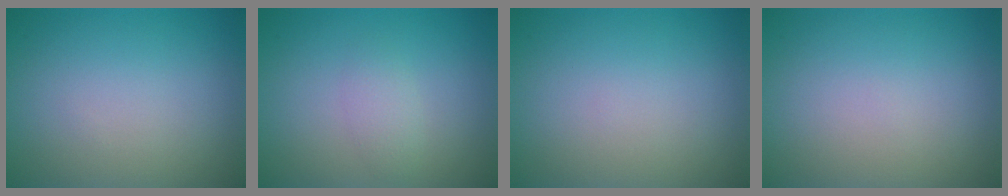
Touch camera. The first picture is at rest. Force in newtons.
{"total": 1.4, "press": 1.4, "slide": 0.1}
{"total": 0.0}
{"total": 0.0}